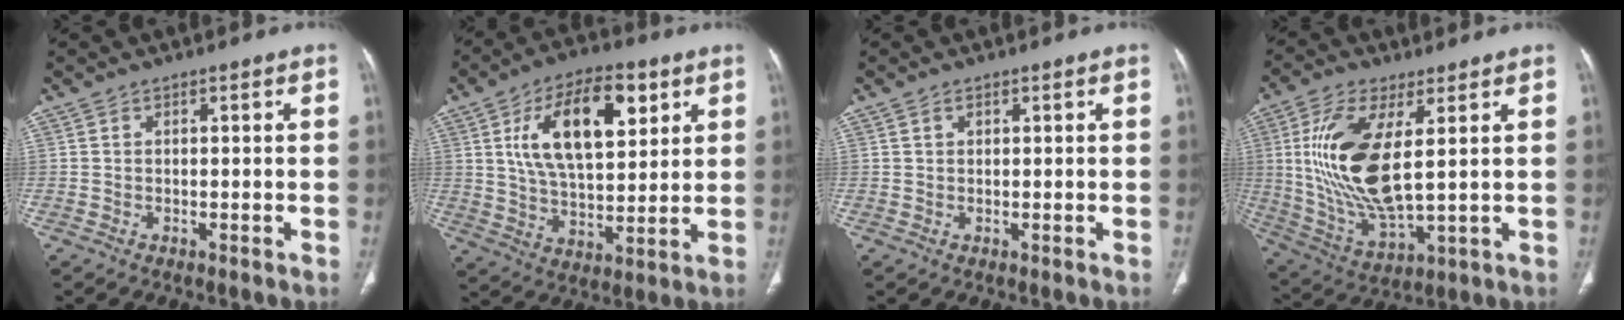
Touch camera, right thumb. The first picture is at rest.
{"total": 18.0, "force": [6.4, 9.0, 14.3], "torque": [-0.211, -0.015, 0.113]}
{"total": 0.9, "force": [0.5, 0.6, 0.5], "torque": [-0.007, -0.001, 0.008]}
{"total": 17.4, "force": [3.2, 6.9, 15.6], "torque": [-0.321, -0.023, 0.070]}